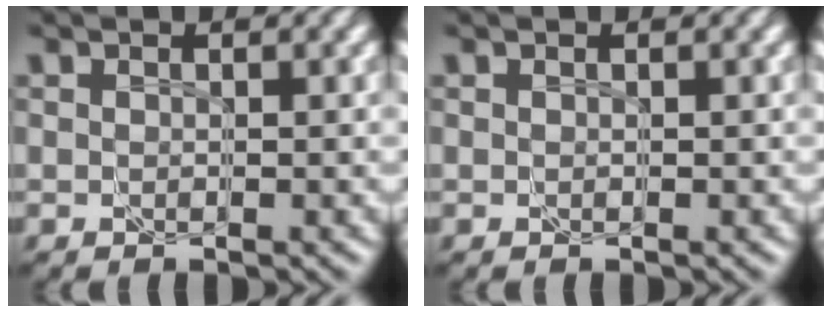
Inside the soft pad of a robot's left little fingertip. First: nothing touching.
{"total": 0.0}